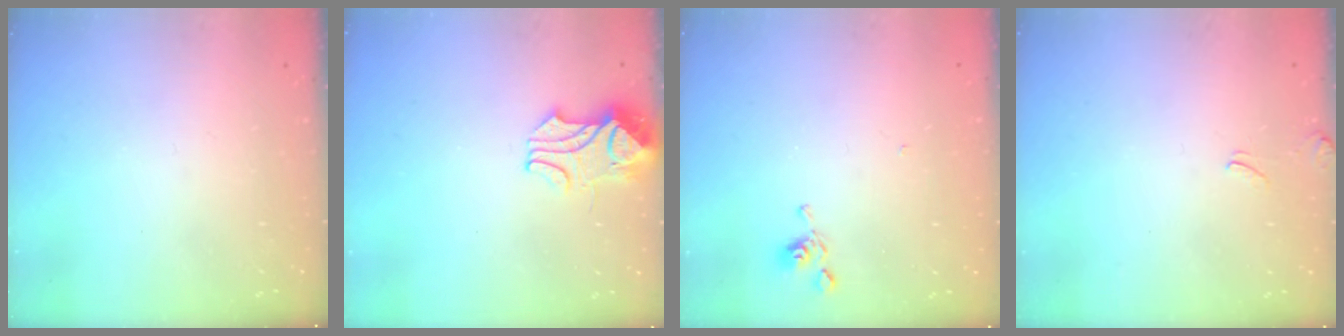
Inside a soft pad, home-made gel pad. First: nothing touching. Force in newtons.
{"total": 2.4, "press": 2.3, "slide": 0.8}
{"total": 4.5, "press": 4.5, "slide": 0.4}
{"total": 2.0, "press": 2.0, "slide": 0.4}